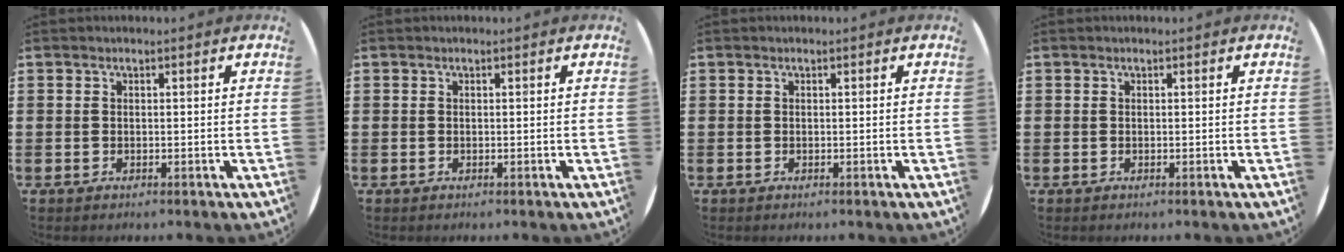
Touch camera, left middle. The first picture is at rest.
{"total": 0.0}
{"total": 0.0}
{"total": 0.0}